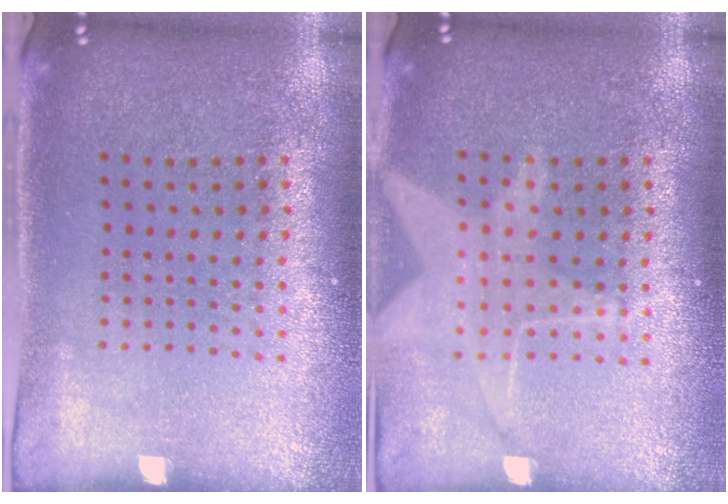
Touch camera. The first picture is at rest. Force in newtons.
{"total": 1.6, "press": 1.4, "slide": 0.7}